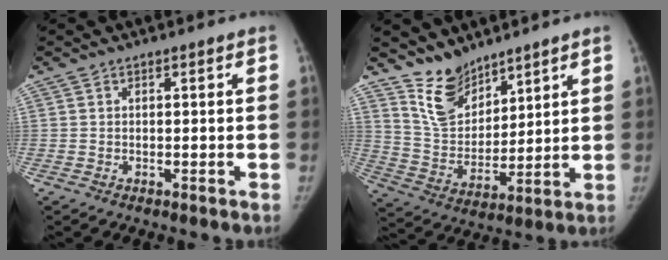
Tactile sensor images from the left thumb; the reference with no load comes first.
{"total": 9.1, "force": [7.5, 4.6, 2.5], "torque": [-0.016, -0.063, 0.158]}